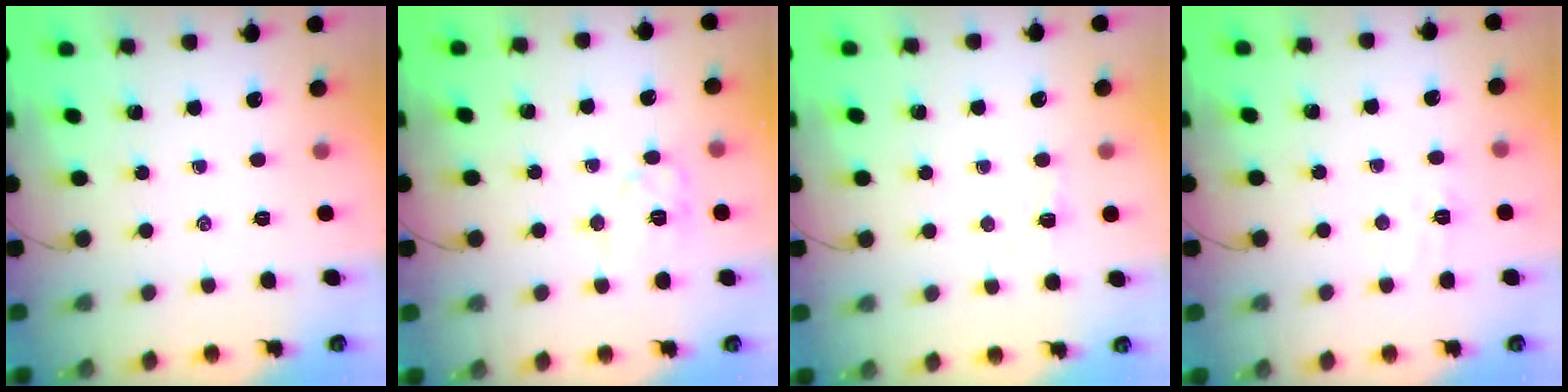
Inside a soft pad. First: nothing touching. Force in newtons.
{"total": 7.4, "press": 7.4, "slide": 0.2}
{"total": 2.9, "press": 2.8, "slide": 0.8}
{"total": 4.3, "press": 4.1, "slide": 1.3}